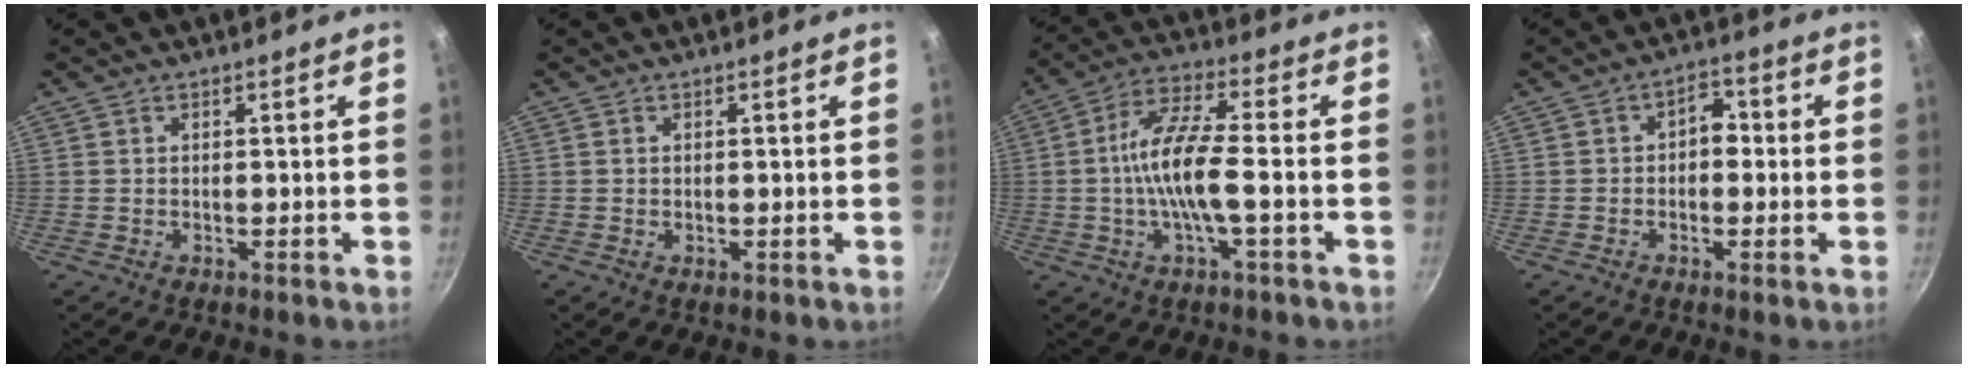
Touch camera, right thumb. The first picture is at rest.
{"total": 0.0}
{"total": 11.1, "force": [-1.8, 2.7, 10.6], "torque": [-0.207, 0.026, -0.048]}
{"total": 4.7, "force": [0.0, 3.2, 3.5], "torque": [-0.028, 0.011, -0.008]}